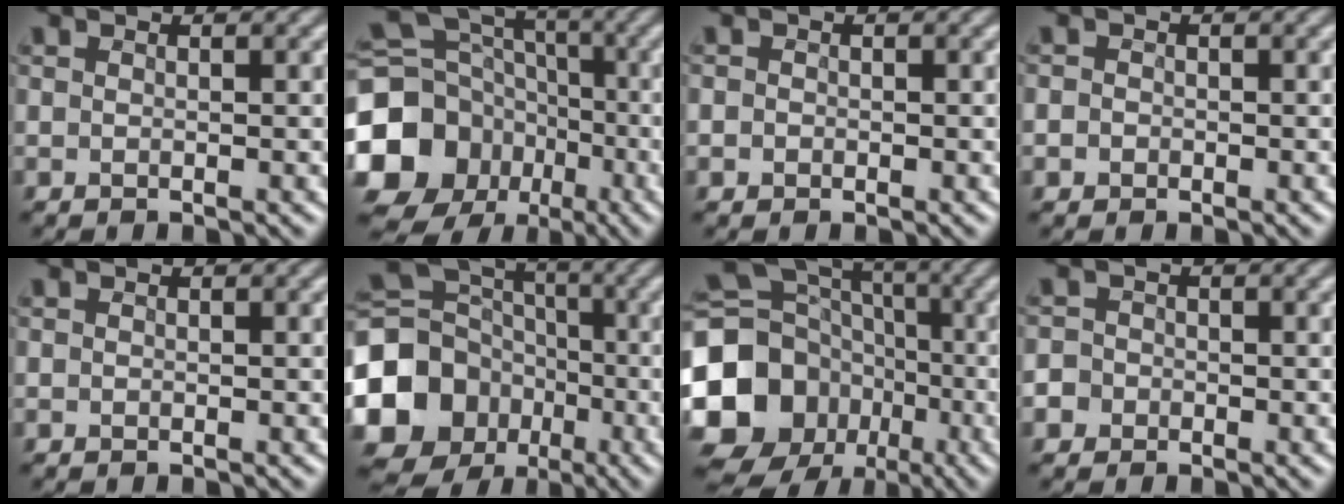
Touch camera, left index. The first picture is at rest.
{"total": 16.3, "force": [-5.1, 14.2, 6.1], "torque": [-0.150, -0.023, -0.116]}
{"total": 0.7, "force": [-0.2, 0.7, 0.2], "torque": [0.002, -0.004, -0.005]}
{"total": 1.1, "force": [-0.3, 1.0, 0.3], "torque": [0.003, -0.002, -0.008]}
{"total": 0.0}
{"total": 15.8, "force": [-4.7, 13.9, 5.8], "torque": [-0.135, -0.030, -0.113]}
{"total": 19.7, "force": [-5.1, 17.4, 7.7], "torque": [-0.185, -0.011, -0.124]}
{"total": 2.9, "force": [-1.4, 2.5, 0.6], "torque": [0.002, 0.005, -0.038]}